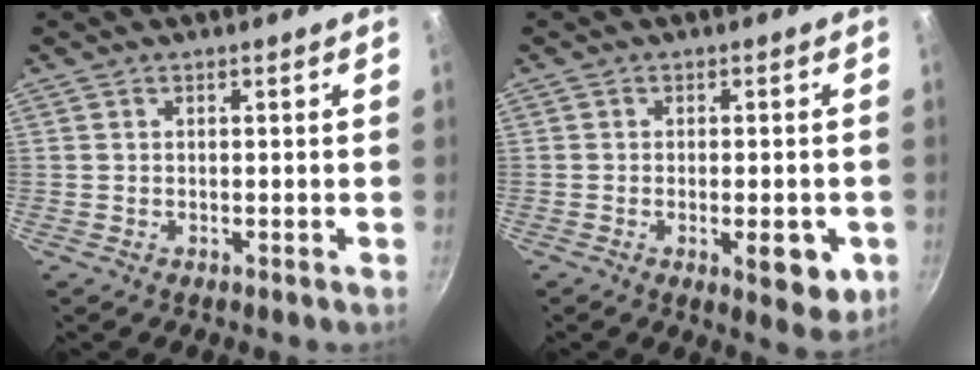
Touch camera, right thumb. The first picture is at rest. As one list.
[{"total": 8.0, "force": [-2.5, 3.1, 6.9], "torque": [-0.072, 0.001, -0.029]}]